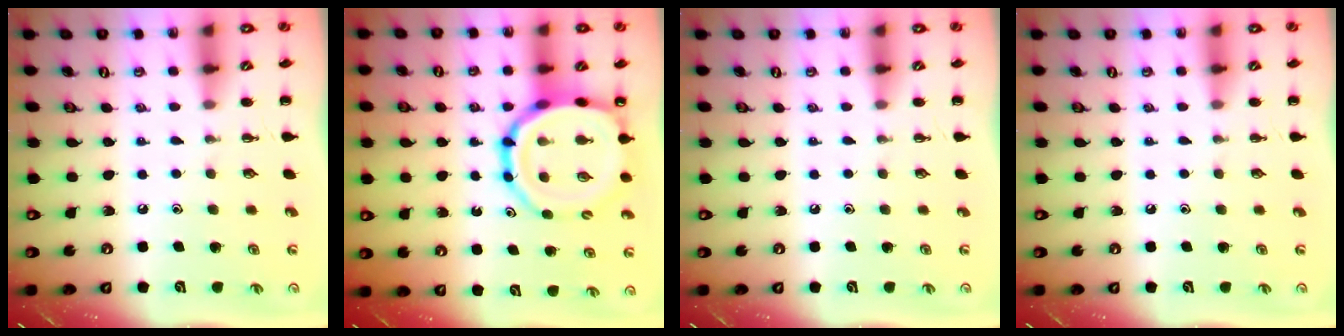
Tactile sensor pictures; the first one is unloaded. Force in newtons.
{"total": 15.9, "press": 15.5, "slide": 3.5}
{"total": 0.0}
{"total": 0.0}